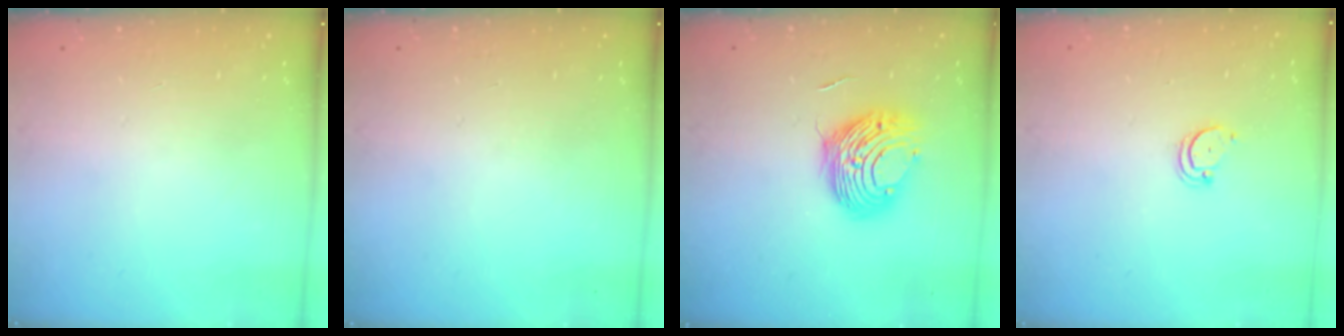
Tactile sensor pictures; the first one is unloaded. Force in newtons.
{"total": 0.0}
{"total": 9.9, "press": 9.9, "slide": 0.7}
{"total": 3.5, "press": 3.4, "slide": 0.3}